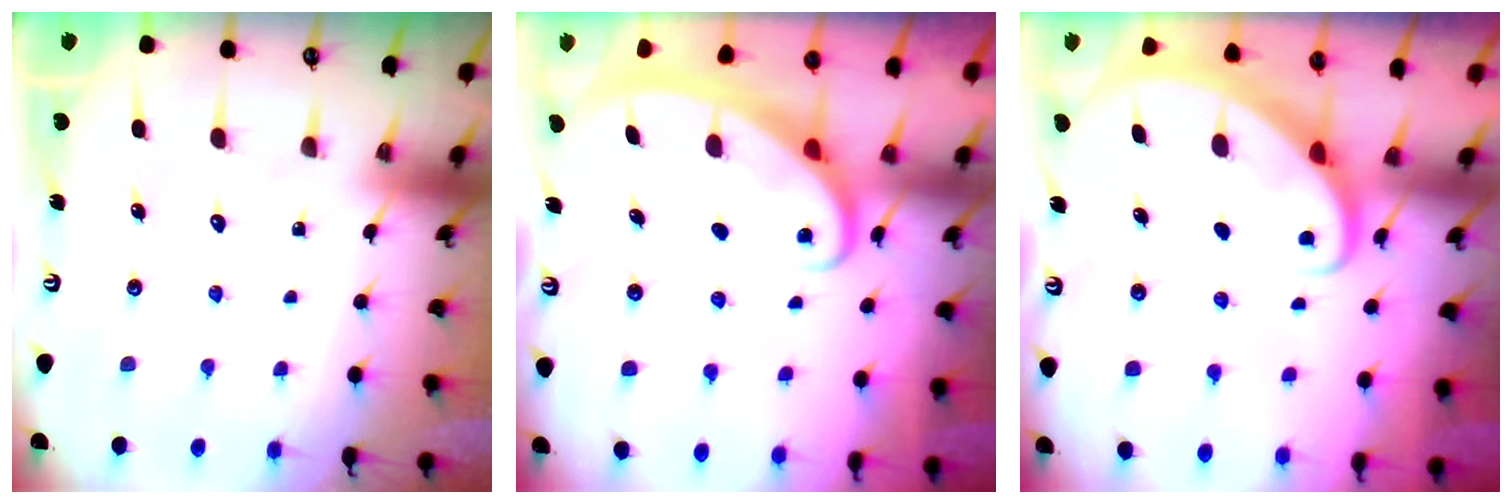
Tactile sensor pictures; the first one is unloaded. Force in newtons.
{"total": 2.7, "press": 2.7, "slide": 0.3}
{"total": 2.9, "press": 2.9, "slide": 0.2}